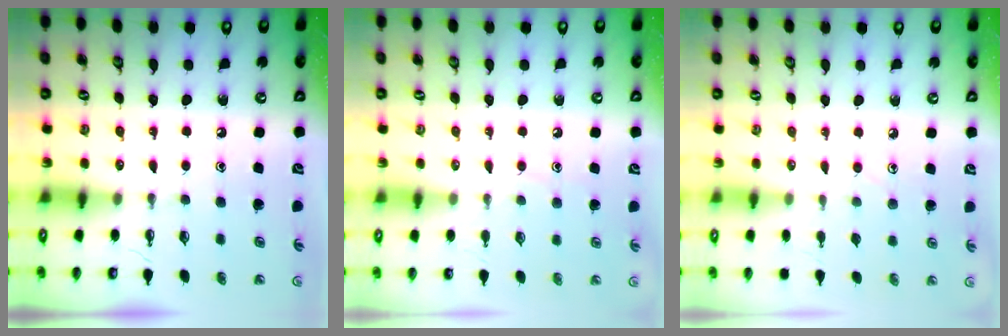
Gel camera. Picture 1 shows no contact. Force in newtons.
{"total": 4.5, "press": 4.5, "slide": 0.5}
{"total": 5.7, "press": 5.7, "slide": 0.7}